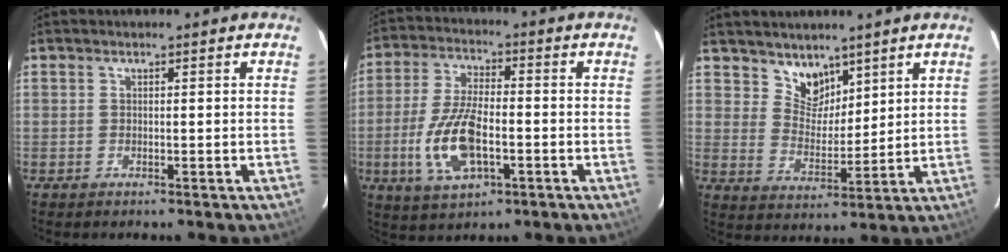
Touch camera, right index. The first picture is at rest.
{"total": 12.4, "force": [-3.3, 5.4, 10.6], "torque": [-0.227, -0.004, -0.059]}
{"total": 6.4, "force": [4.9, 3.7, 1.7], "torque": [-0.018, -0.001, 0.094]}